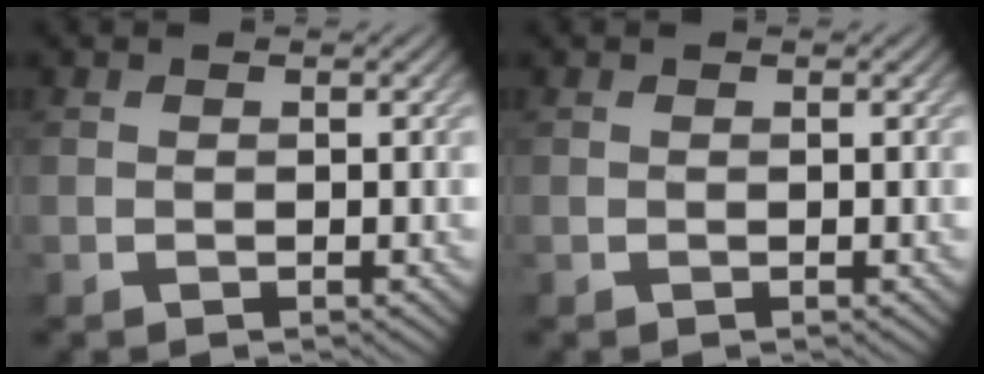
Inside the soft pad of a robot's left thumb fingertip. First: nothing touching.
{"total": 0.0}